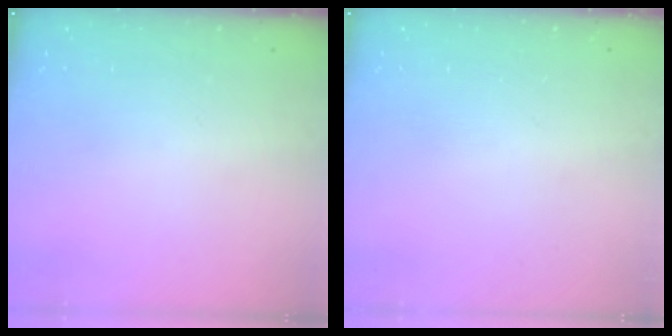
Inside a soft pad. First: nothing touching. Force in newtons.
{"total": 0.0}